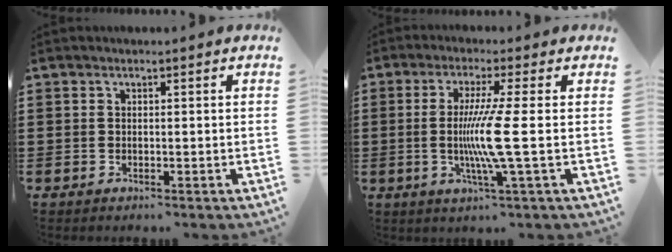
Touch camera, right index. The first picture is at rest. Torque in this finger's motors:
{"motor_torque": [0.32, 0.15, 0.68, 0.08]}